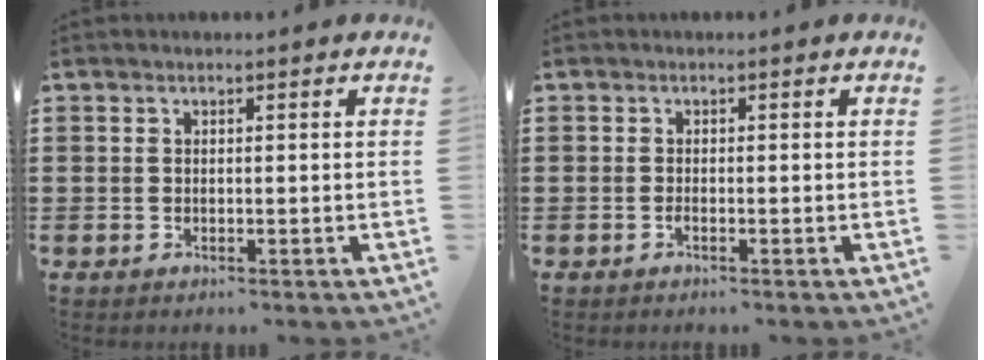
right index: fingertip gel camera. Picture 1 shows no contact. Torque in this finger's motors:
{"motor_torque": [2.14, 0.00, 0.05, 0.00]}